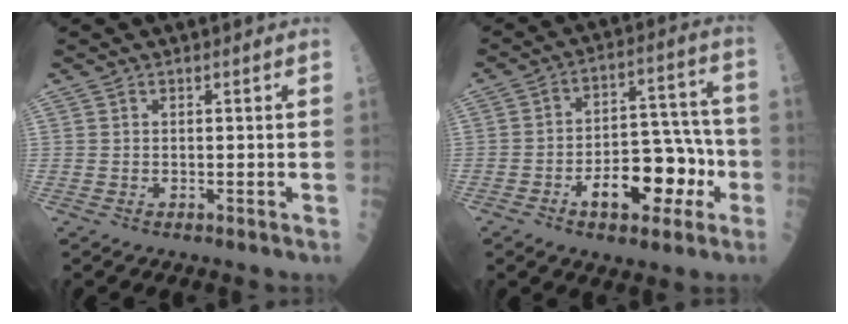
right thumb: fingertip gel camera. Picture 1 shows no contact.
{"total": 15.2, "force": [-5.5, 8.2, 11.6], "torque": [-0.132, 0.054, -0.078]}